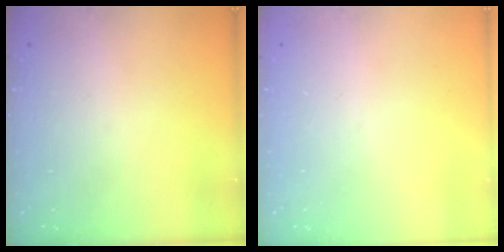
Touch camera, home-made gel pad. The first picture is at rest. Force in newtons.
{"total": 0.0}